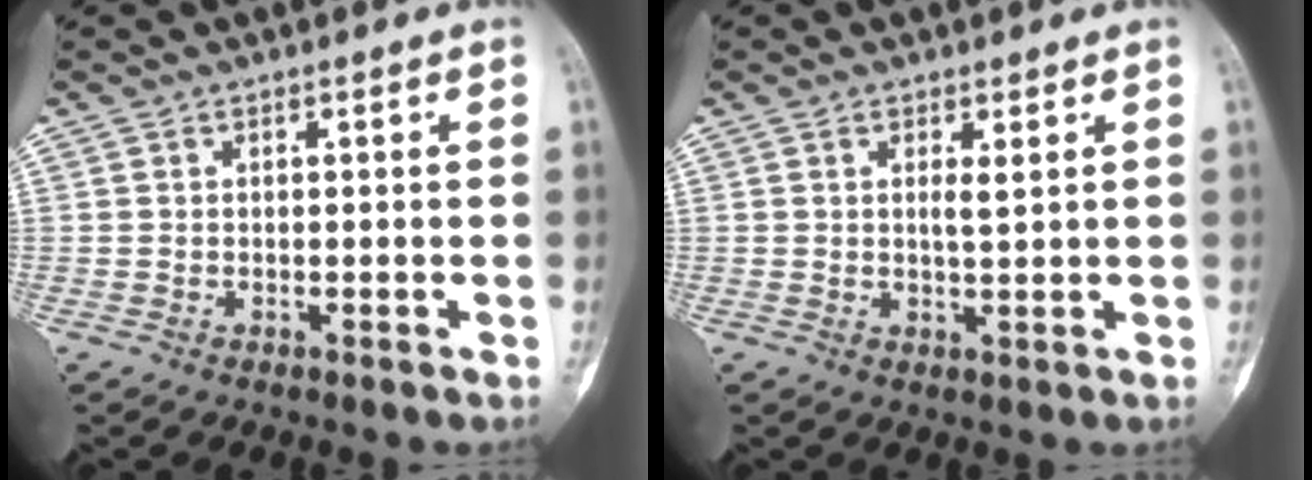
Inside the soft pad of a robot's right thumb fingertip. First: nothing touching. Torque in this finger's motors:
{"motor_torque": [-0.36, -0.38, -0.09, 0.16, 0.08]}